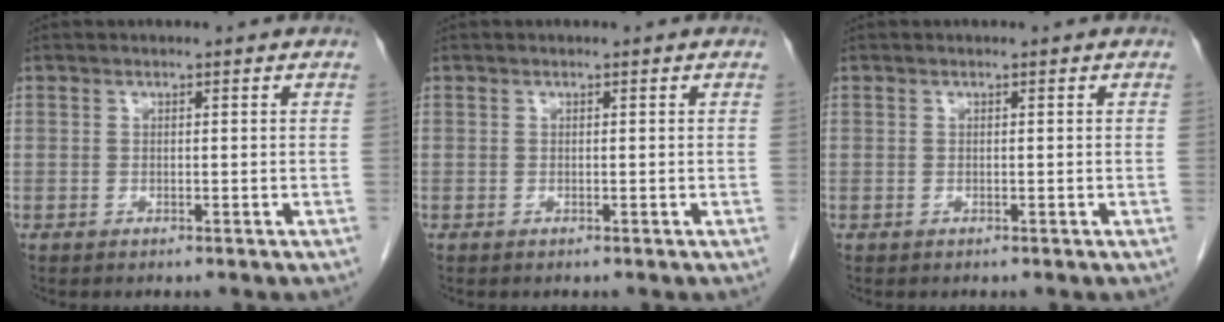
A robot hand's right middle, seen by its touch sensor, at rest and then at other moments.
{"total": 0.0}
{"total": 0.0}